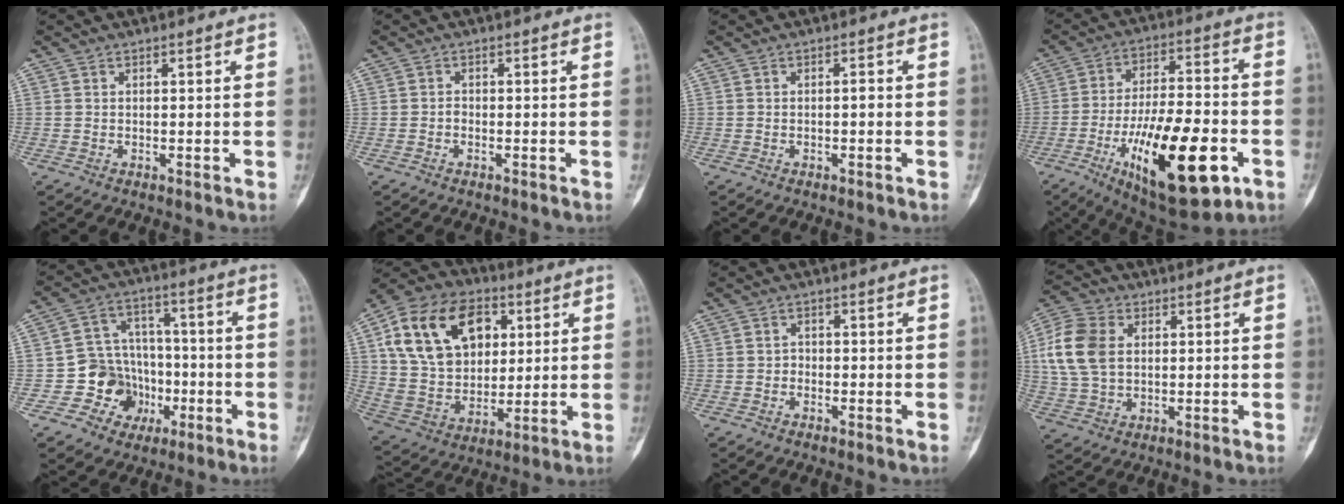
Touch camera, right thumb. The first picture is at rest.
{"total": 0.7, "force": [-0.3, 0.5, 0.4], "torque": [0.003, 0.004, -0.010]}
{"total": 1.3, "force": [-0.3, 0.5, 1.2], "torque": [-0.014, 0.004, -0.007]}
{"total": 24.1, "force": [-8.8, 8.9, 20.6], "torque": [-0.335, 0.024, -0.129]}
{"total": 11.2, "force": [-3.5, 10.1, 3.3], "torque": [0.007, 0.050, -0.056]}
{"total": 23.0, "force": [7.5, 15.8, 15.0], "torque": [-0.252, 0.000, 0.135]}
{"total": 1.1, "force": [-0.6, 0.9, 0.3], "torque": [0.011, 0.006, -0.014]}
{"total": 11.7, "force": [2.0, 8.2, 8.1], "torque": [-0.164, 0.007, 0.037]}